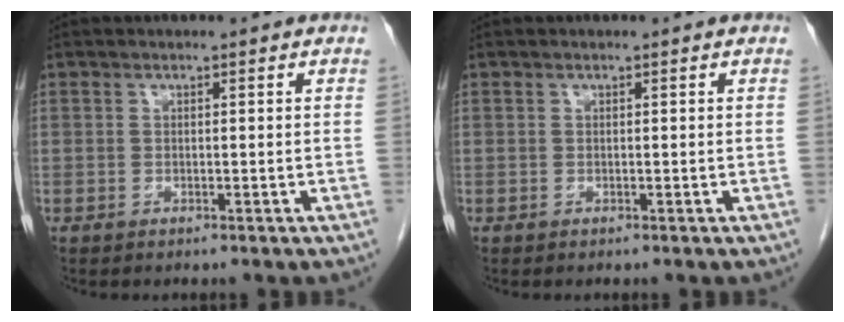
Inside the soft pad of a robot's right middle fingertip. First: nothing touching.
{"total": 0.0}